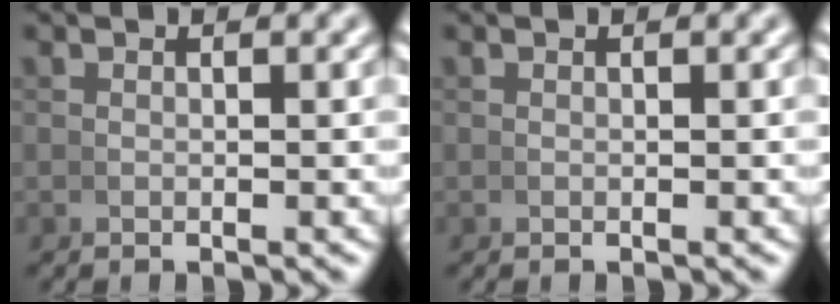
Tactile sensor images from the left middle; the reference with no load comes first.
{"total": 0.0}